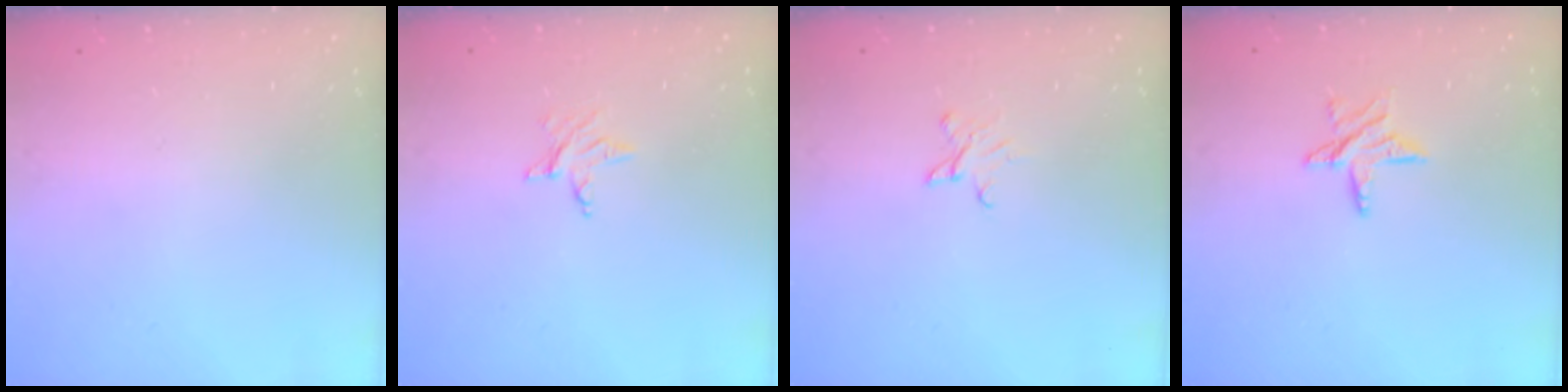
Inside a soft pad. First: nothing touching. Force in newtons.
{"total": 2.4, "press": 2.4, "slide": 0.3}
{"total": 2.8, "press": 2.8, "slide": 0.3}
{"total": 6.7, "press": 6.7, "slide": 0.4}